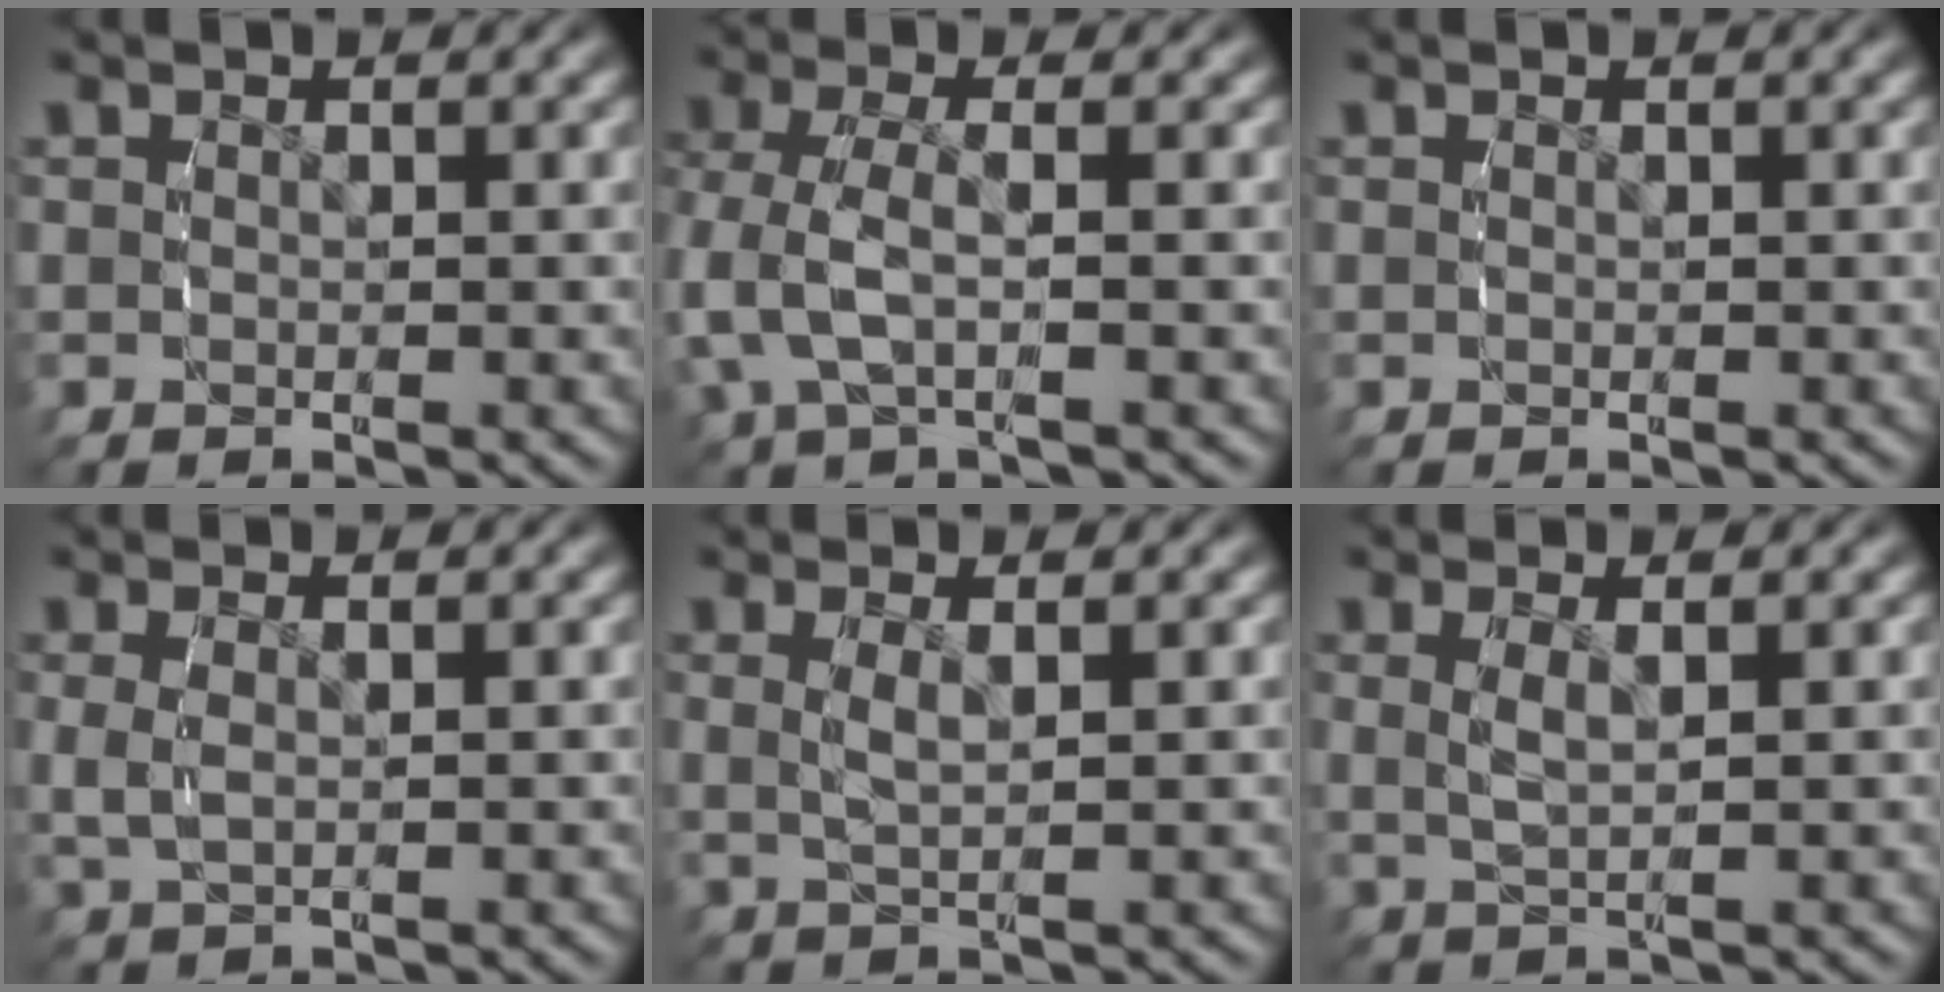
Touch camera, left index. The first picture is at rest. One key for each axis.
{"total": 3.7, "fx": -0.7, "fy": 2.1, "fz": 3.0, "tx": -0.093, "ty": -0.013, "tz": -0.007}
{"total": 0.0}
{"total": 2.2, "fx": 0.1, "fy": 1.5, "fz": 1.7, "tx": -0.047, "ty": -0.007, "tz": 0.008}
{"total": 1.6, "fx": 0.5, "fy": 0.2, "fz": 1.5, "tx": -0.038, "ty": -0.007, "tz": 0.013}
{"total": 1.8, "fx": 0.5, "fy": 0.5, "fz": 1.7, "tx": -0.043, "ty": -0.005, "tz": 0.013}